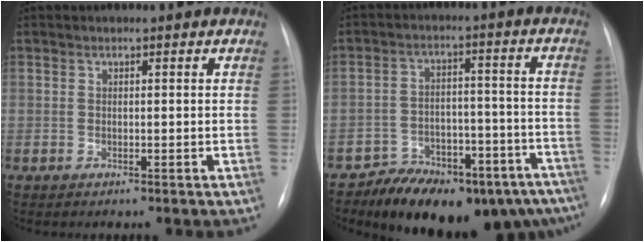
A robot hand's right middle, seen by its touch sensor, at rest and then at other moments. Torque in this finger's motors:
{"motor_torque": [1.06, -1.08, 0.26, 0.14]}